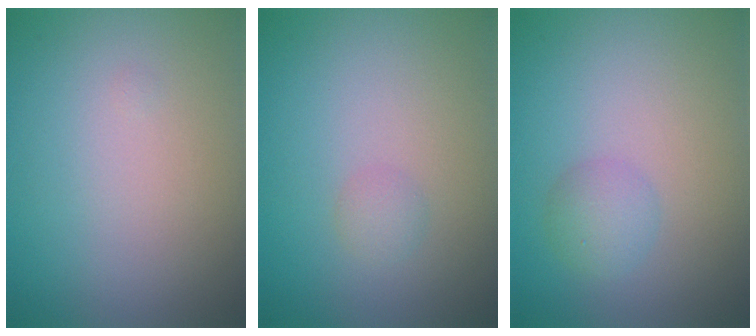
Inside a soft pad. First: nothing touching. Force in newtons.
{"total": 1.0, "press": 1.0, "slide": 0.1}
{"total": 2.0, "press": 2.0, "slide": 0.1}